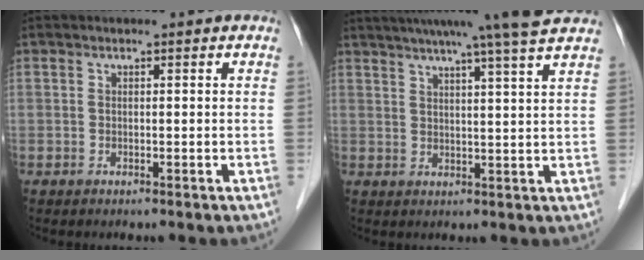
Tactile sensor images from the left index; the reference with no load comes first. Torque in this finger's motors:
{"motor_torque": [1.06, -1.08, 0.78, 0.18]}